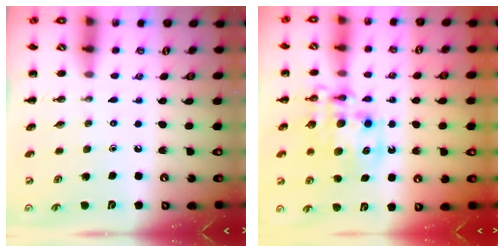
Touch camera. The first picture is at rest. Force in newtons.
{"total": 11.4, "press": 11.0, "slide": 3.1}